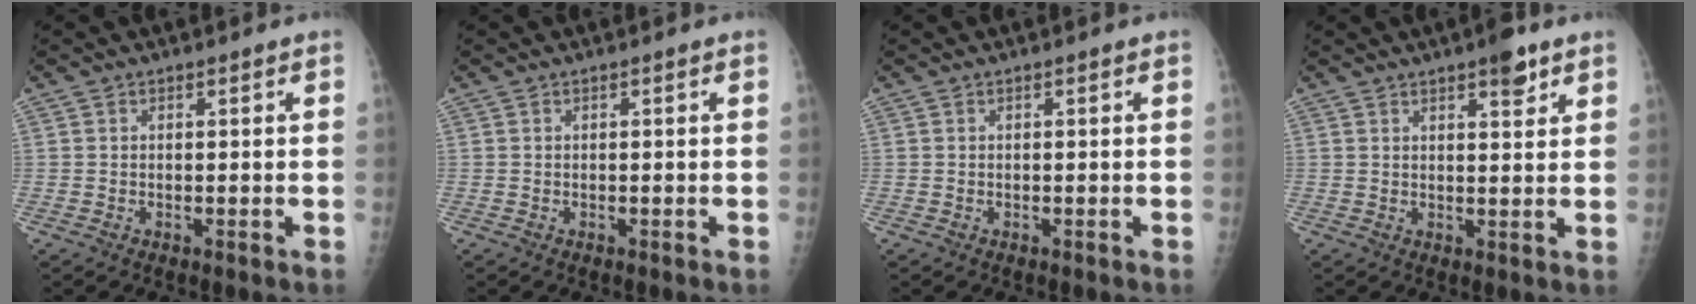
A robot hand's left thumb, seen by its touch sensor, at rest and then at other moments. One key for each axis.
{"total": 0.0}
{"total": 0.0}
{"total": 4.8, "fx": 3.1, "fy": 1.5, "fz": 3.3, "tx": -0.036, "ty": -0.015, "tz": 0.040}